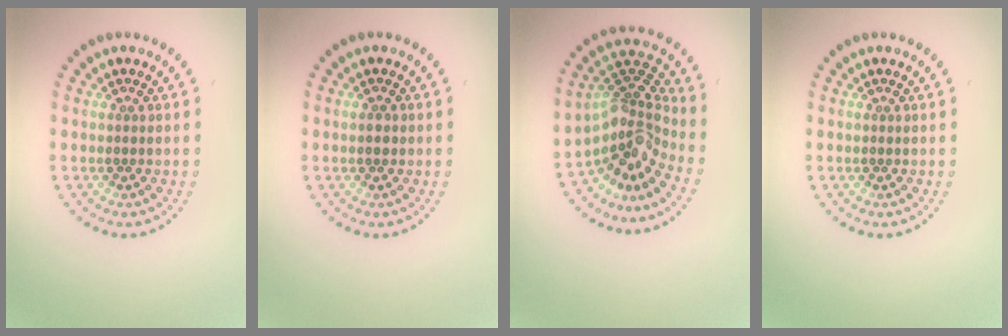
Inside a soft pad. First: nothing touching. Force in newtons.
{"total": 1.0, "press": 1.0, "slide": 0.1}
{"total": 4.5, "press": 3.0, "slide": 3.3}
{"total": 0.0}